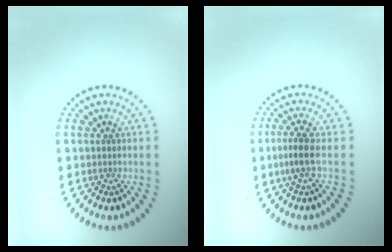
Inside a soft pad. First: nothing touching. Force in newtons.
{"total": 2.2, "press": 1.6, "slide": 1.5}